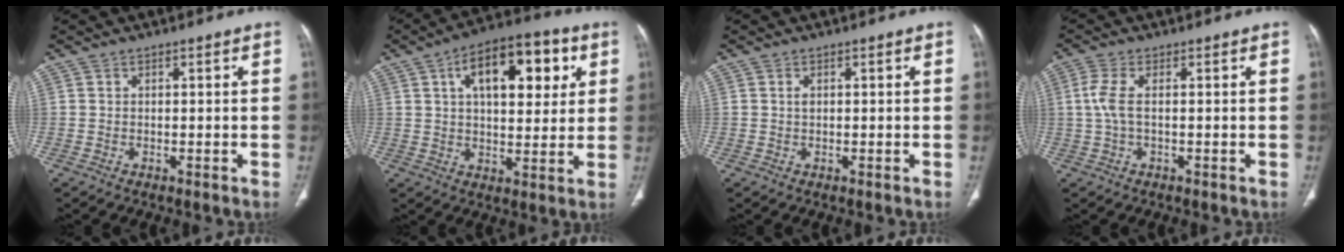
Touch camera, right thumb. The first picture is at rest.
{"total": 17.0, "force": [6.0, 8.4, 13.5], "torque": [-0.161, 0.004, 0.087]}
{"total": 0.8, "force": [0.2, 0.5, 0.6], "torque": [-0.014, 0.003, 0.006]}
{"total": 4.0, "force": [0.3, 1.5, 3.7], "torque": [-0.111, 0.005, 0.005]}